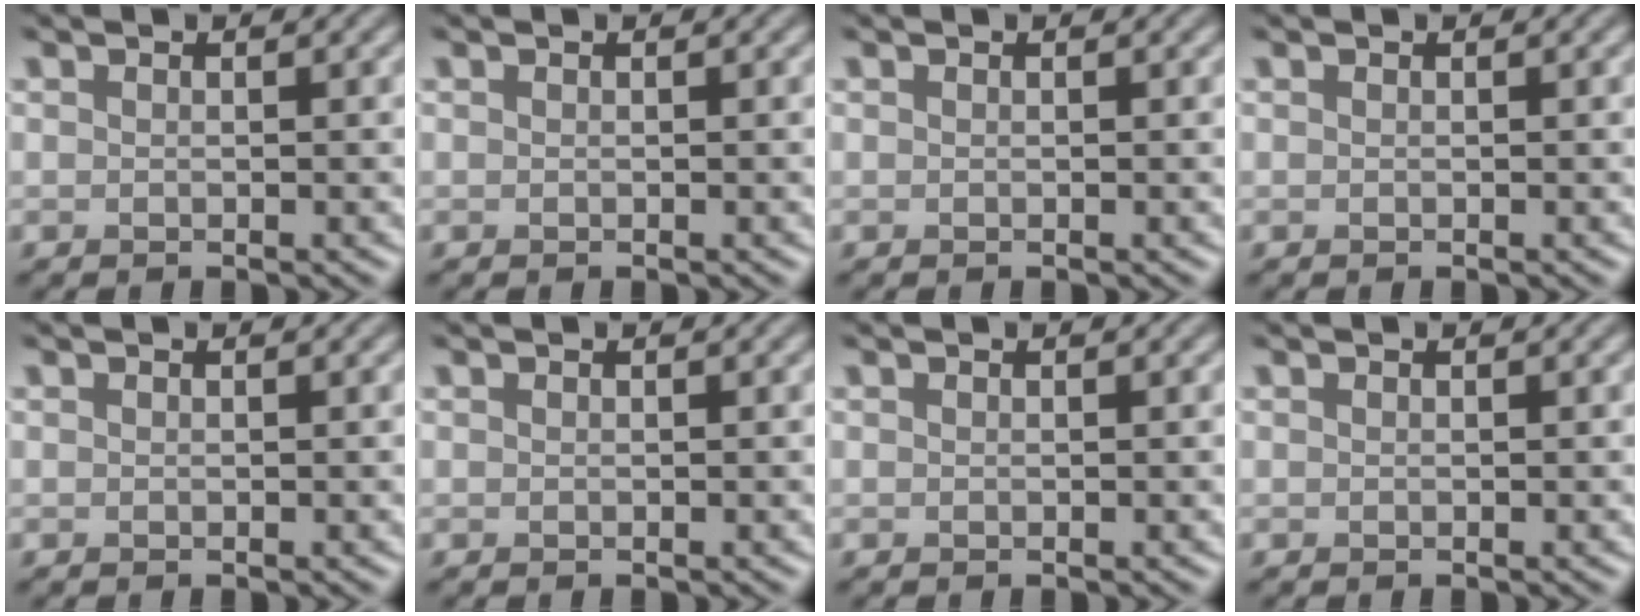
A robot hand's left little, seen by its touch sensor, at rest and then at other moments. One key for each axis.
{"total": 0.0}
{"total": 0.0}
{"total": 0.0}
{"total": 0.0}
{"total": 0.0}
{"total": 0.0}
{"total": 0.0}